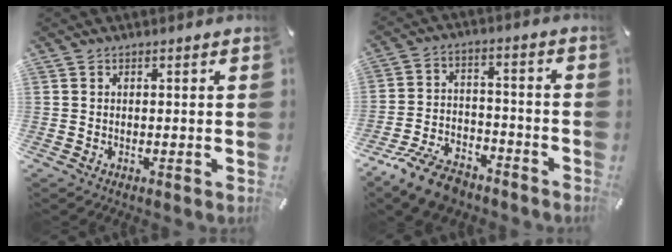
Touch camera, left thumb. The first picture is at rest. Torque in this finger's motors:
{"motor_torque": [0.55, 2.22, 0.25, 0.32, 0.27]}